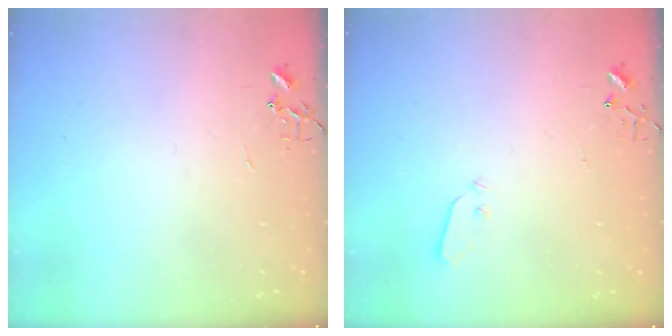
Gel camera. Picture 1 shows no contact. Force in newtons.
{"total": 3.8, "press": 3.8, "slide": 0.1}